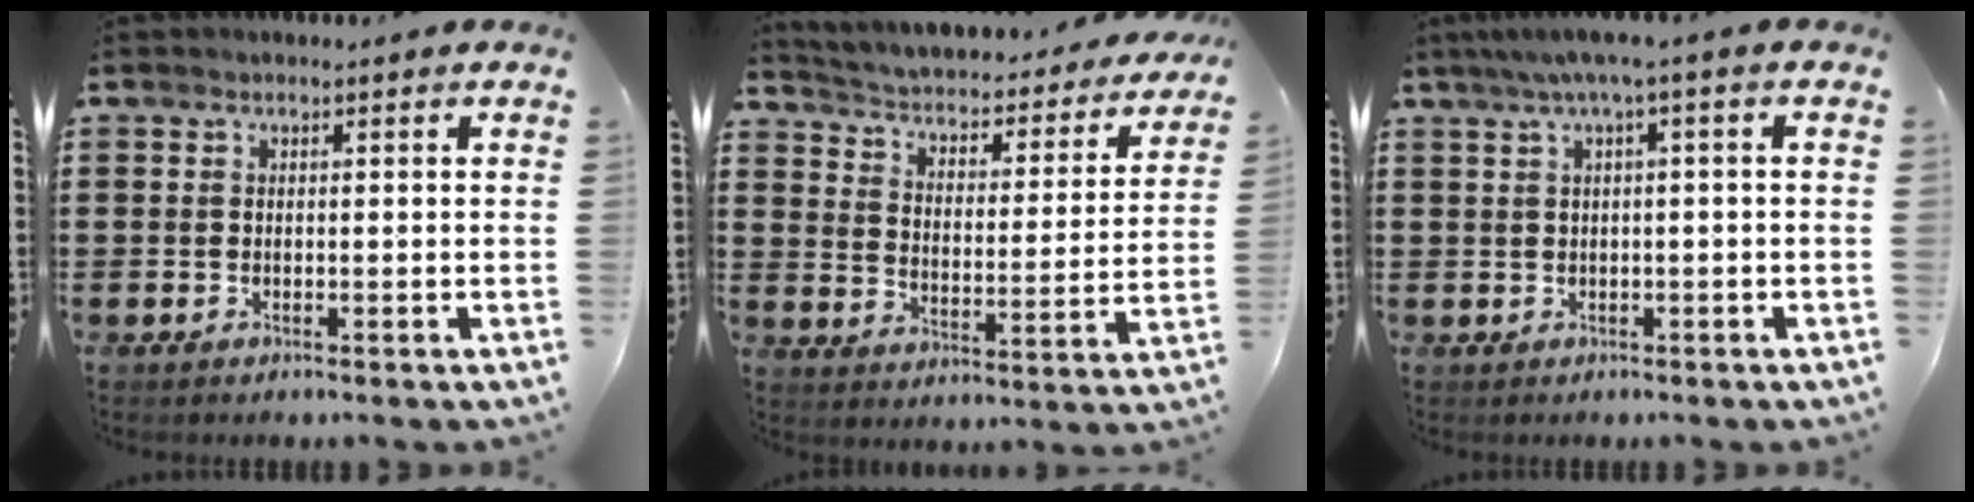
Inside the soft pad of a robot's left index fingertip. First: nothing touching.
{"total": 1.9, "force": [1.5, 0.6, 0.9], "torque": [-0.032, -0.026, 0.013]}
{"total": 2.7, "force": [0.0, -0.1, 2.7], "torque": [-0.049, 0.000, -0.004]}